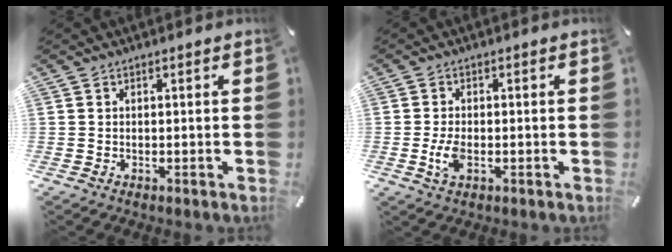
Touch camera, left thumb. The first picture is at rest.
{"total": 4.4, "force": [-1.0, 2.3, 3.6], "torque": [-0.087, -0.004, -0.022]}